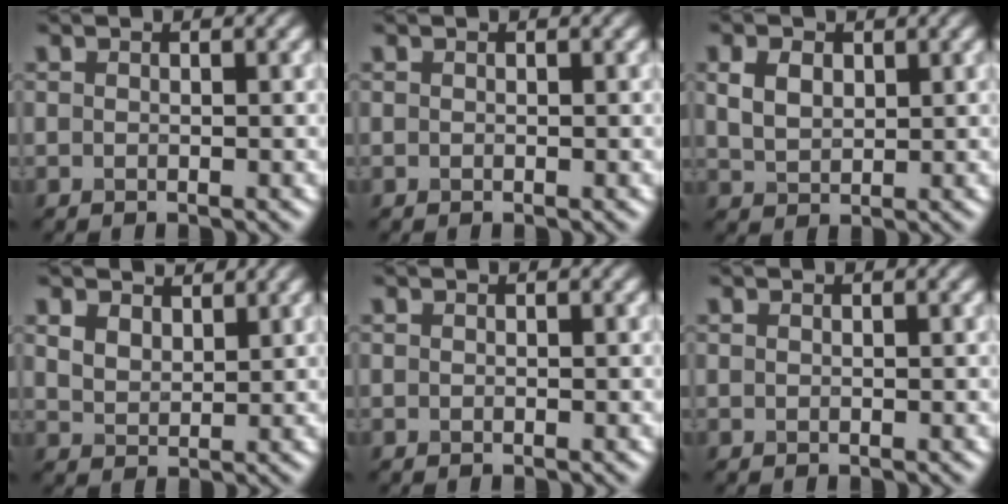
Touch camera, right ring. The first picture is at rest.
{"total": 0.0}
{"total": 2.8, "force": [1.1, 1.9, 1.8], "torque": [-0.042, 0.001, 0.024]}
{"total": 3.5, "force": [2.5, 1.9, 1.5], "torque": [-0.043, -0.004, 0.049]}
{"total": 0.0}
{"total": 0.0}